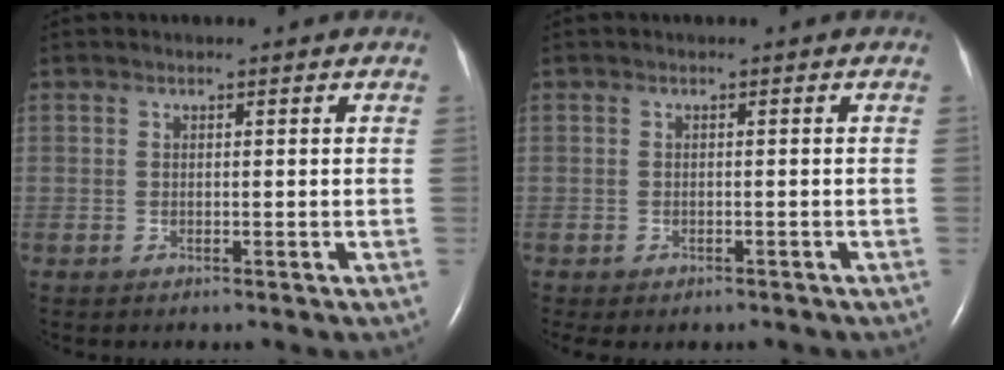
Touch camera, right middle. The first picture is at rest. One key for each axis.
{"total": 2.6, "fx": -2.0, "fy": 1.3, "fz": 1.0, "tx": -0.014, "ty": -0.002, "tz": -0.020}